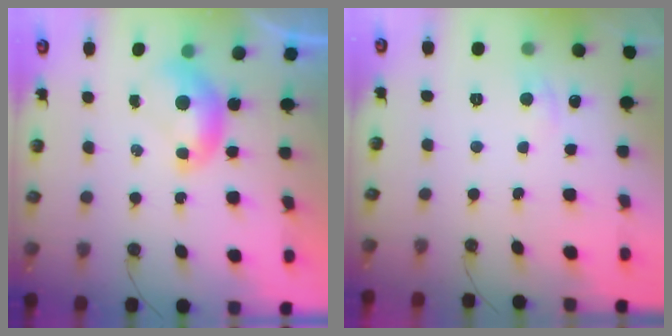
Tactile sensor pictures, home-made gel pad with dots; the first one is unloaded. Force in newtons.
{"total": 1.1, "press": 0.9, "slide": 0.6}